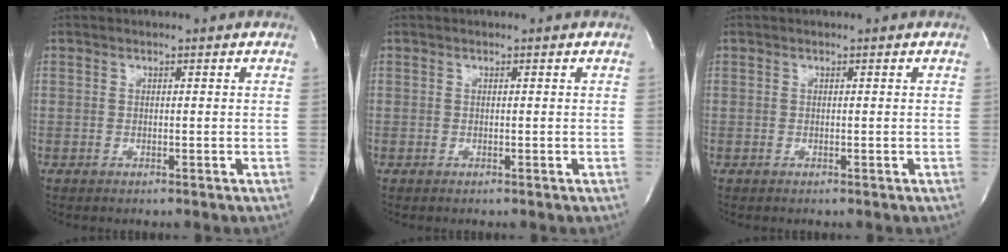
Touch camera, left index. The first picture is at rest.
{"total": 0.0}
{"total": 0.0}